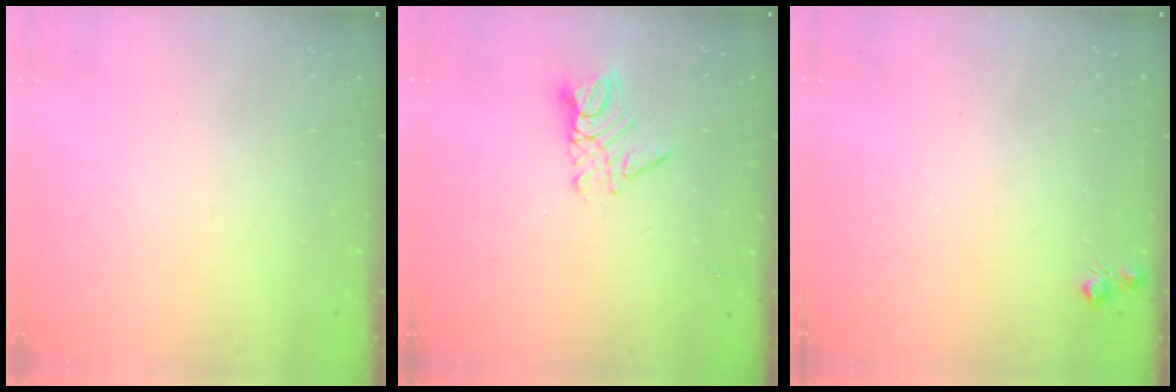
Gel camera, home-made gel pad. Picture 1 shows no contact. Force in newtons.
{"total": 9.0, "press": 9.0, "slide": 0.8}
{"total": 4.7, "press": 4.7, "slide": 0.7}